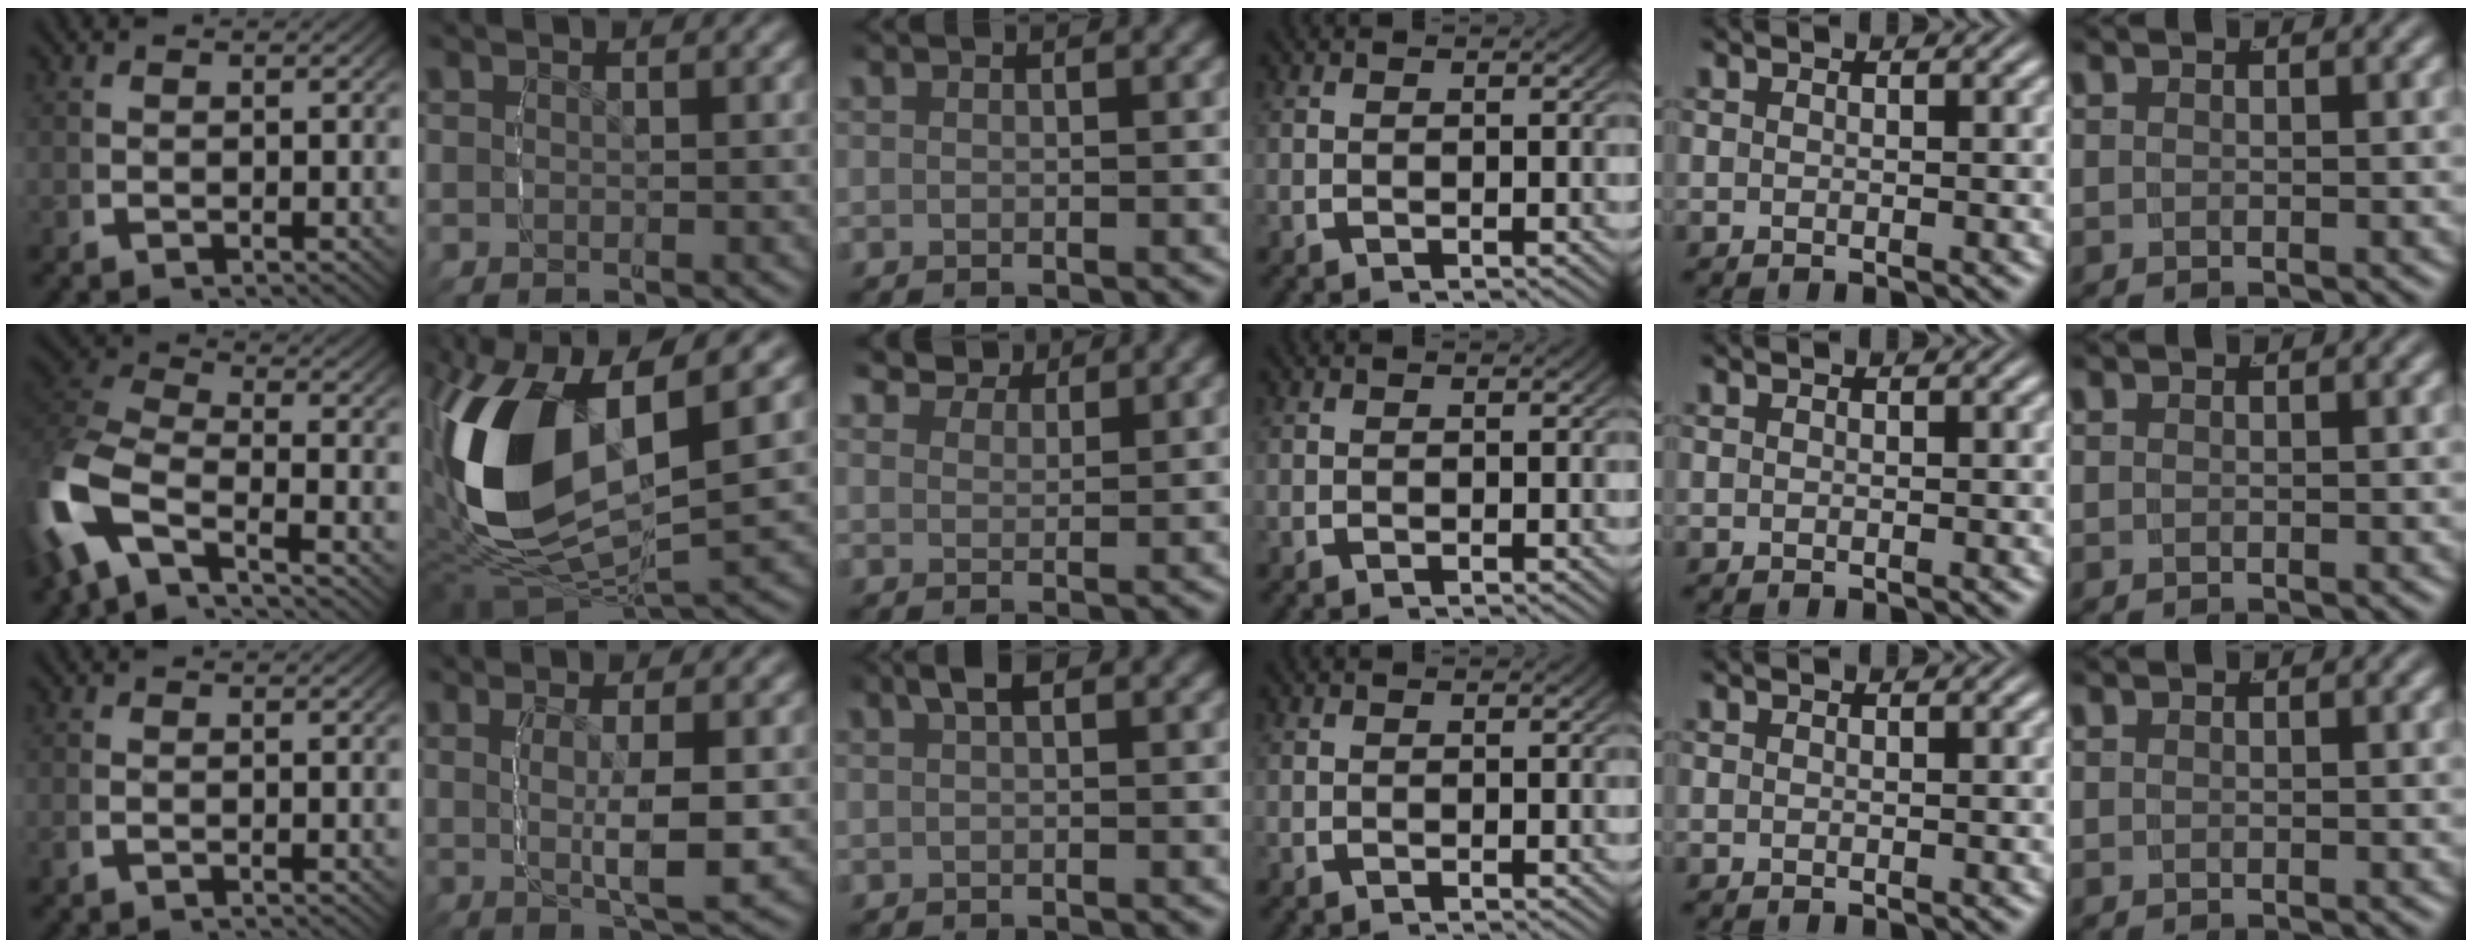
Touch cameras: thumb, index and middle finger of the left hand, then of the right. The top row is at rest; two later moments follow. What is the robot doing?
{"motion": "lift_and_place", "object": "pen"}